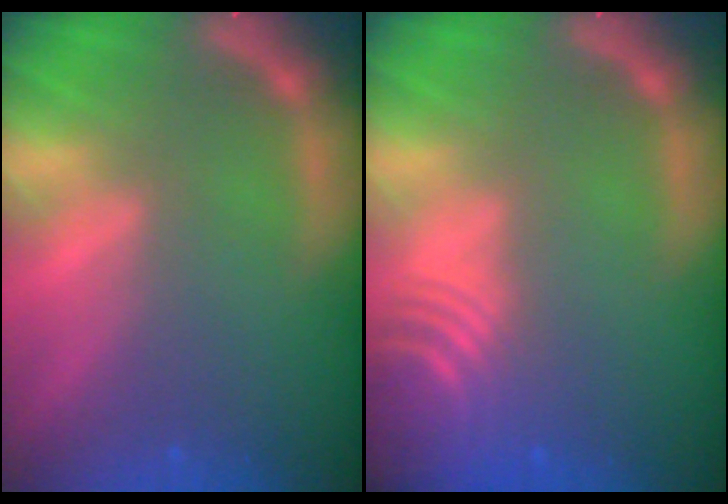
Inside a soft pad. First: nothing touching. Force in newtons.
{"total": 9.6}